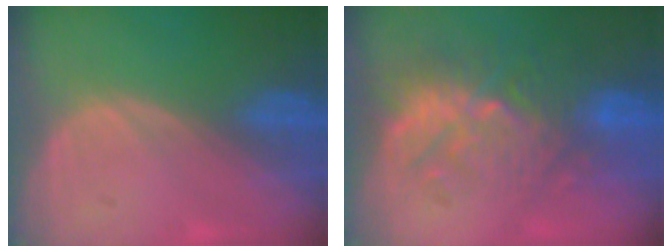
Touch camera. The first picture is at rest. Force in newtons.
{"total": 9.2, "press": 9.1, "slide": 1.6}